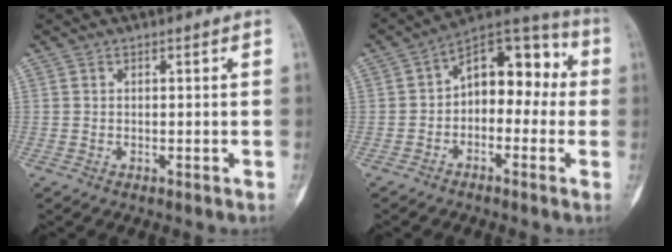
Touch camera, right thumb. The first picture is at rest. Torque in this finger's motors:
{"motor_torque": [1.38, 1.47, 0.80, -0.72, 0.33]}